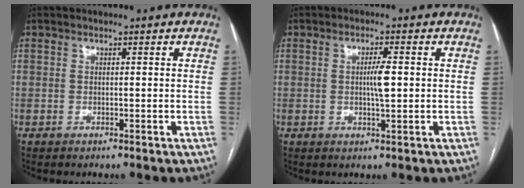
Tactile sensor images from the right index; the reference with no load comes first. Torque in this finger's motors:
{"motor_torque": [0.46, -0.14, 0.27, 0.05]}